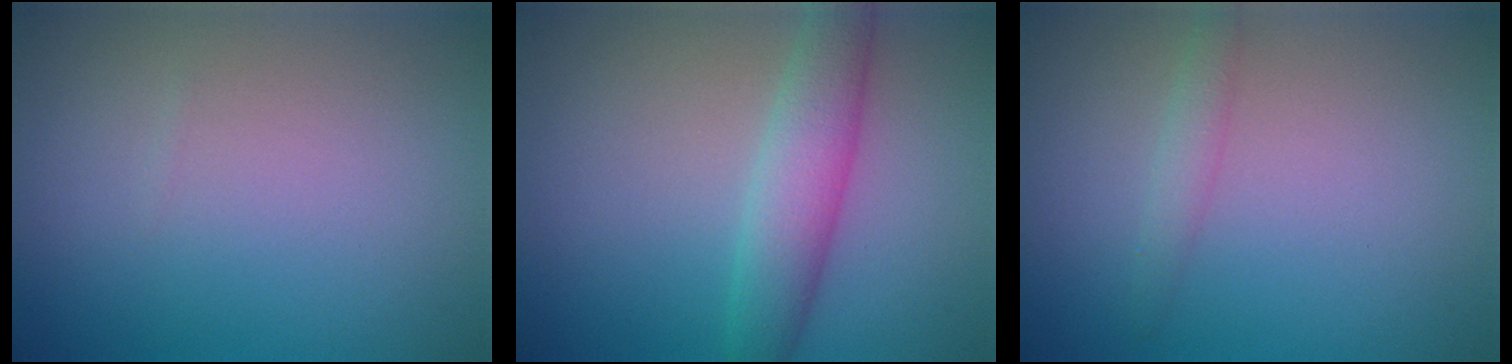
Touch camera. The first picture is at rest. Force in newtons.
{"total": 4.0, "press": 4.0, "slide": 0.1}
{"total": 1.4, "press": 1.4, "slide": 0.0}